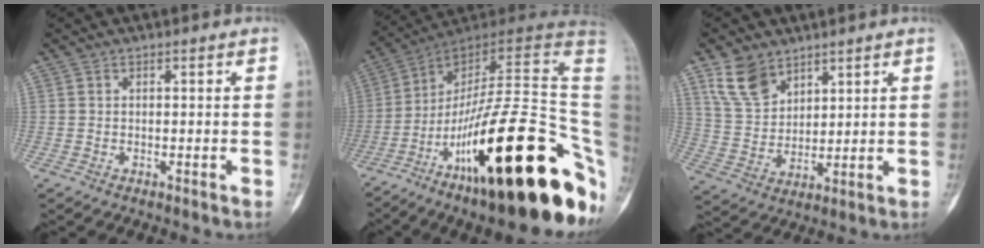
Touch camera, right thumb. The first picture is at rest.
{"total": 35.3, "force": [-10.8, 9.6, 32.2], "torque": [-0.394, 0.078, -0.168]}
{"total": 9.3, "force": [6.1, 5.7, 3.9], "torque": [-0.060, -0.027, 0.130]}